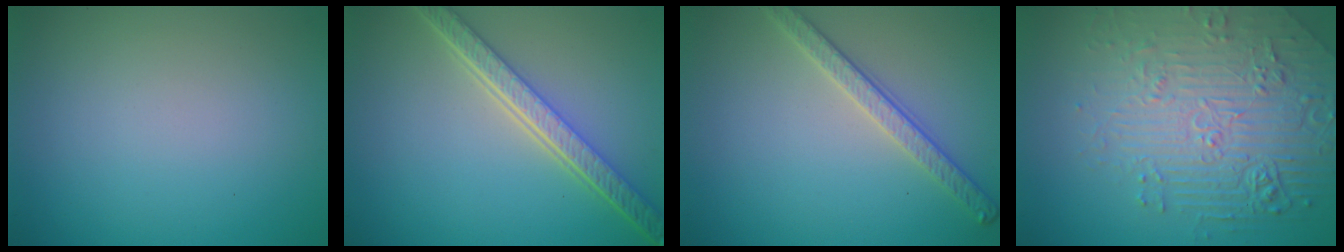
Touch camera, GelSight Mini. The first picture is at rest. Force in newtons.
{"total": 5.4, "press": 4.1, "slide": 3.5}
{"total": 2.8, "press": 2.7, "slide": 0.7}
{"total": 6.3, "press": 5.3, "slide": 3.5}